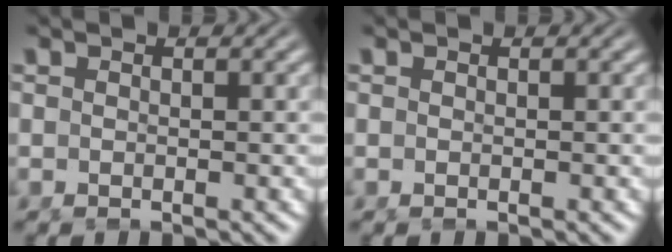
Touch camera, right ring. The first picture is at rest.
{"total": 0.0}